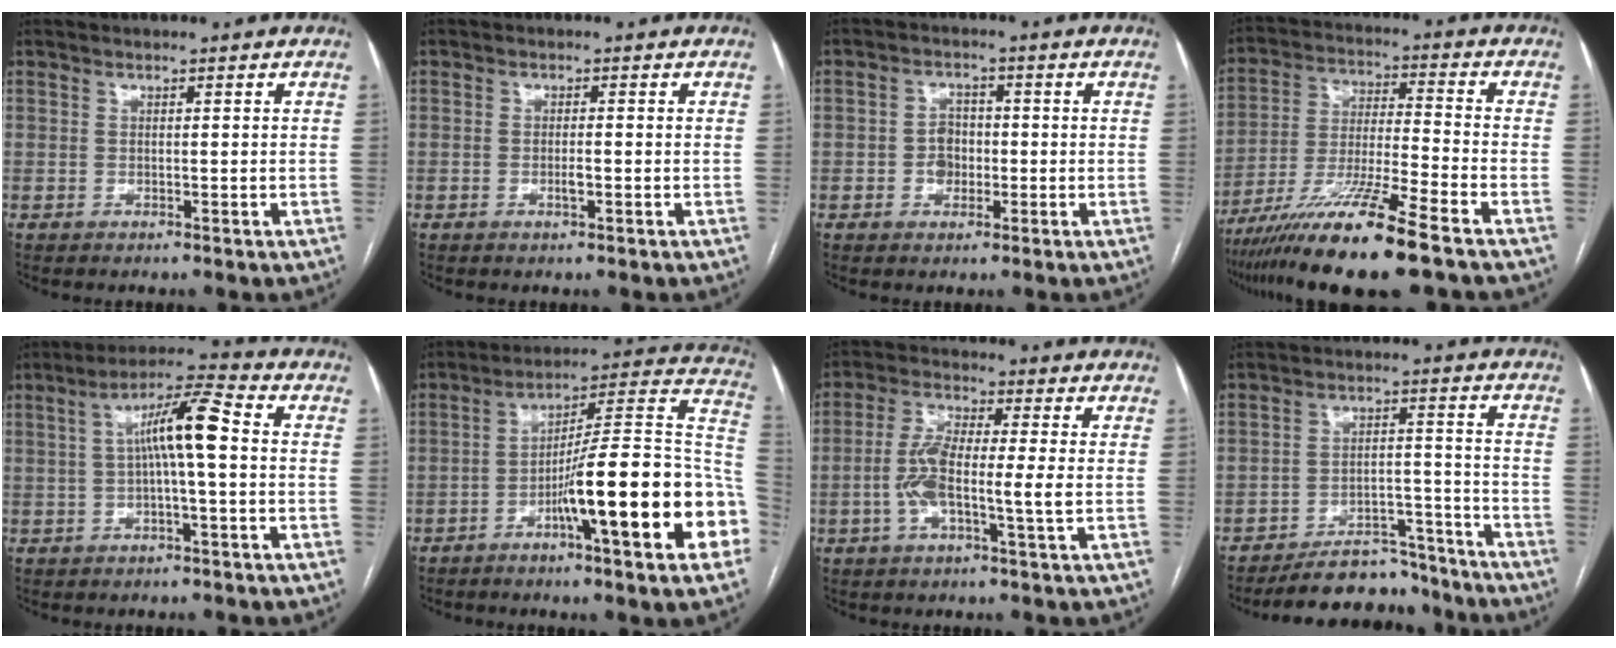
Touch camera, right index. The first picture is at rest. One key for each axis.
{"total": 1.5, "fx": -0.5, "fy": 0.3, "fz": 1.4, "tx": -0.027, "ty": 0.000, "tz": -0.008}
{"total": 3.5, "fx": -0.7, "fy": 2.8, "fz": 2.0, "tx": -0.029, "ty": 0.009, "tz": -0.012}
{"total": 14.9, "fx": -10.5, "fy": -0.6, "fz": 10.6, "tx": -0.213, "ty": -0.036, "tz": -0.191}
{"total": 8.7, "fx": 0.6, "fy": 0.7, "fz": 8.7, "tx": -0.154, "ty": 0.025, "tz": 0.006}
{"total": 22.4, "fx": -7.2, "fy": 1.6, "fz": 21.1, "tx": -0.234, "ty": 0.017, "tz": -0.107}
{"total": 8.2, "fx": -1.2, "fy": 0.8, "fz": 8.0, "tx": -0.168, "ty": 0.011, "tz": -0.031}
{"total": 11.0, "fx": -10.3, "fy": 3.6, "fz": 1.5, "tx": -0.001, "ty": 0.032, "tz": -0.157}